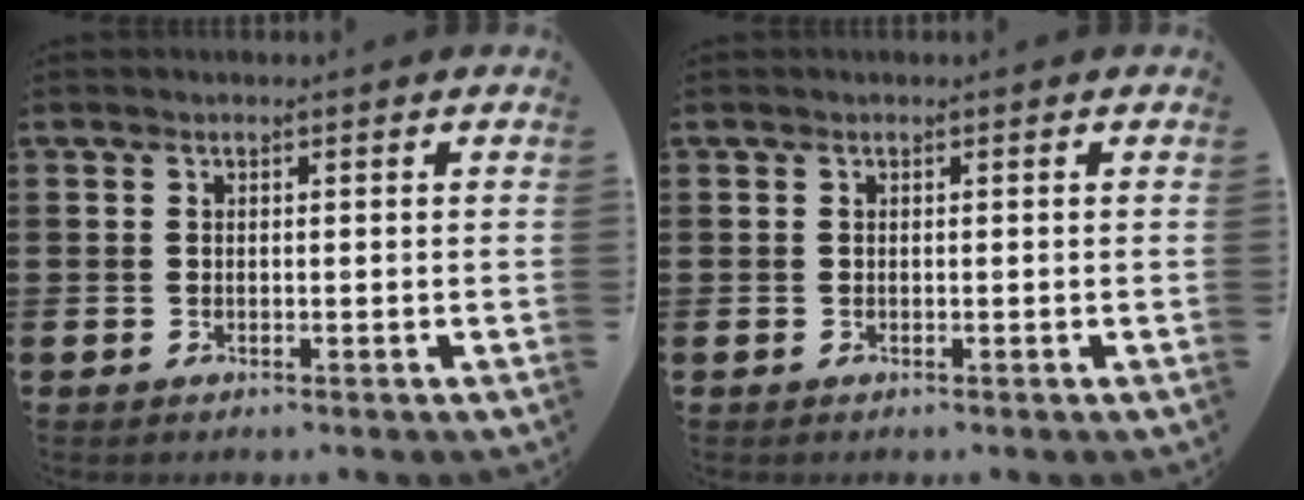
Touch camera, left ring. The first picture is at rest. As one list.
[{"total": 0.0}]